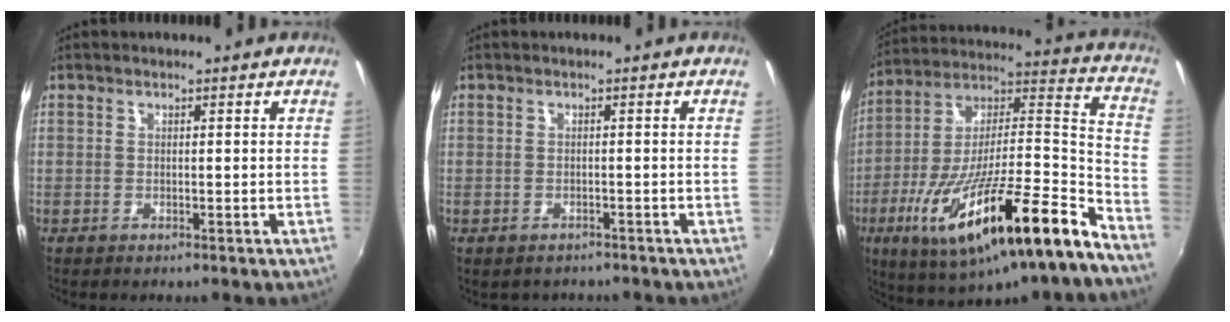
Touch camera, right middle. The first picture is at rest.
{"total": 2.3, "force": [-1.8, 1.3, 0.6], "torque": [-0.017, -0.010, -0.024]}
{"total": 27.0, "force": [-16.2, 3.8, 21.3], "torque": [-0.326, -0.033, -0.268]}